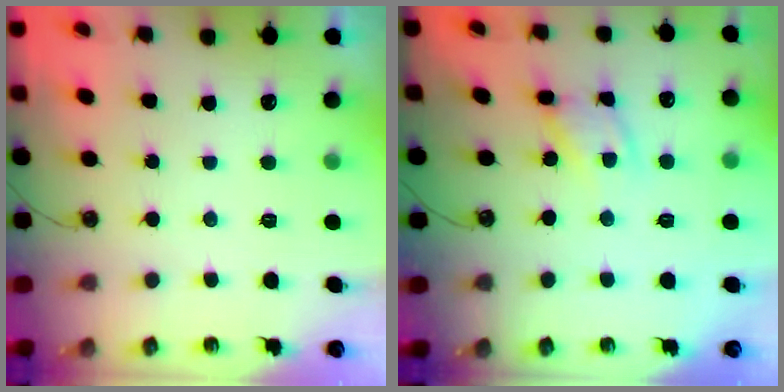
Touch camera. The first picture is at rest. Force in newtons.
{"total": 10.5, "press": 10.5, "slide": 0.8}